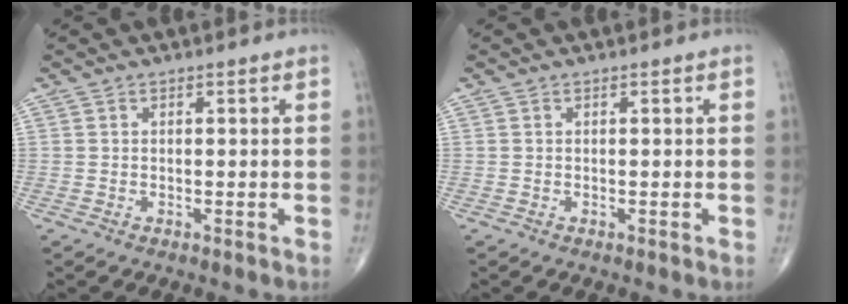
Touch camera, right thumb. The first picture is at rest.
{"total": 0.0}